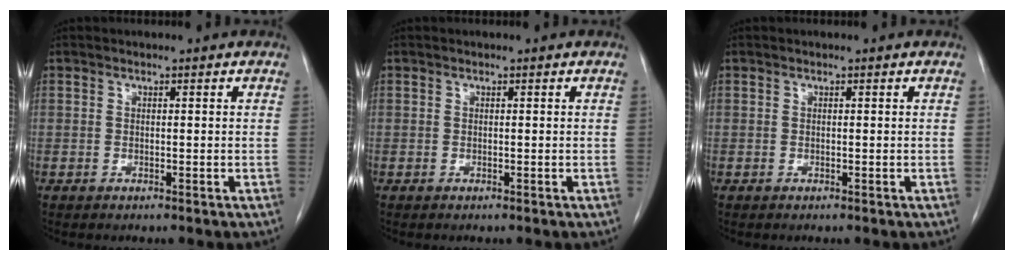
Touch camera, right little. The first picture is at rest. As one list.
[{"total": 0.0}, {"total": 0.0}]